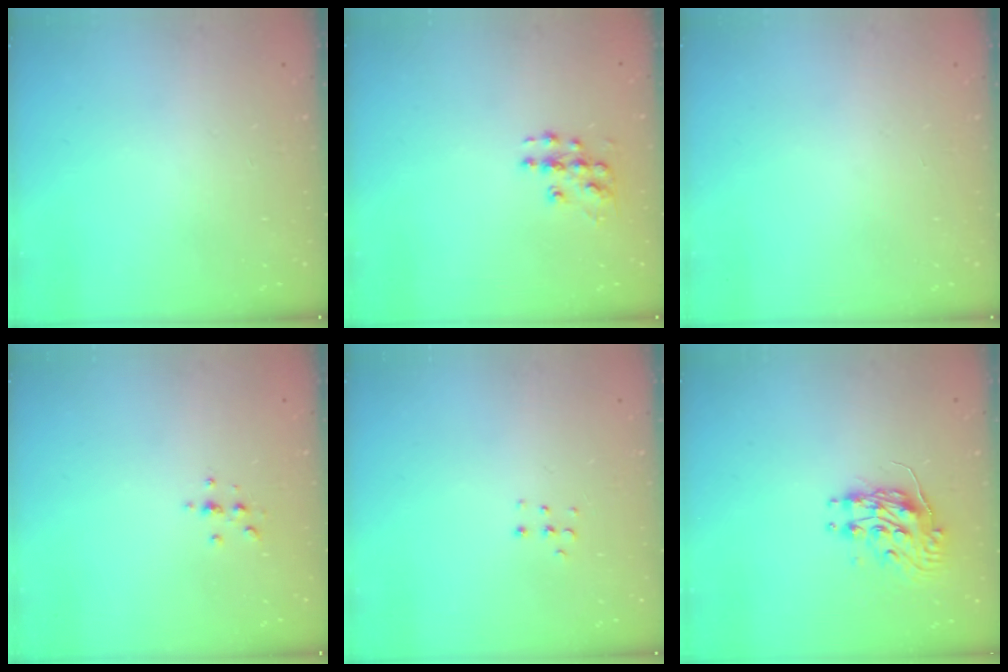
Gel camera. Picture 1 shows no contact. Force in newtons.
{"total": 7.8, "press": 7.8, "slide": 0.4}
{"total": 0.0}
{"total": 2.3, "press": 2.3, "slide": 0.2}
{"total": 3.8, "press": 3.8, "slide": 0.6}
{"total": 9.3, "press": 9.3, "slide": 0.1}